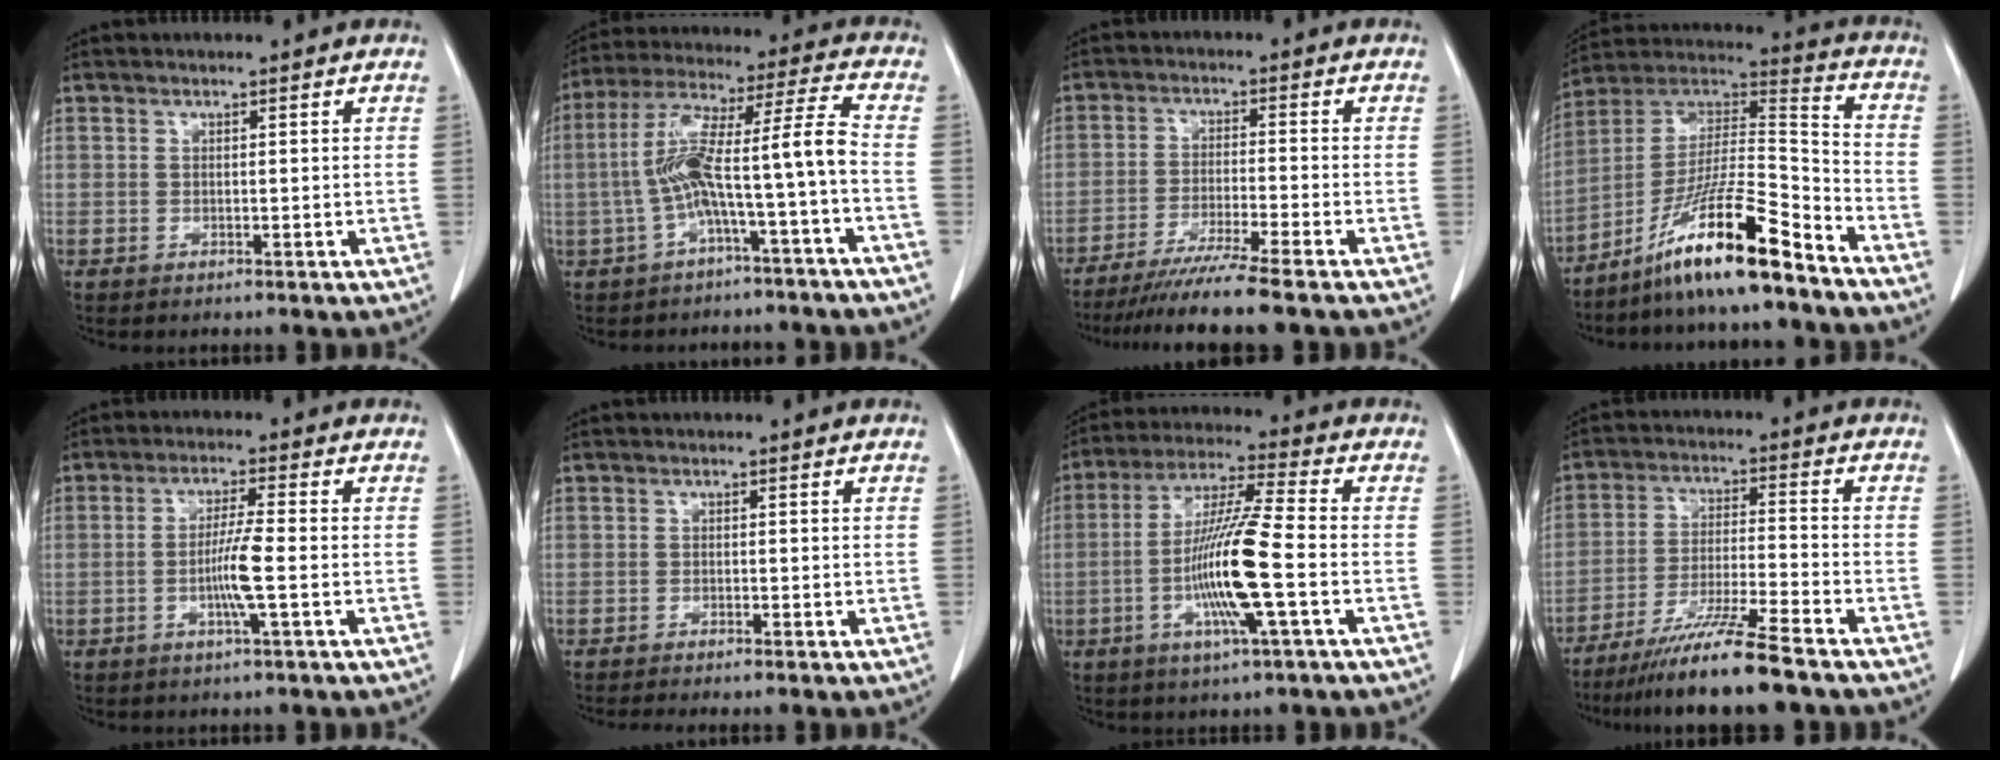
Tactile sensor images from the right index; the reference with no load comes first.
{"total": 11.3, "force": [-3.0, -0.4, 10.9], "torque": [-0.208, 0.038, -0.055]}
{"total": 9.3, "force": [-7.6, -1.8, 5.0], "torque": [-0.072, -0.034, -0.125]}
{"total": 16.7, "force": [-11.7, 0.5, 12.0], "torque": [-0.221, 0.005, -0.208]}
{"total": 5.4, "force": [-1.3, -0.5, 5.2], "torque": [-0.102, -0.005, -0.027]}
{"total": 2.7, "force": [-2.3, -0.2, 1.4], "torque": [-0.017, -0.002, -0.033]}
{"total": 13.2, "force": [-3.2, -0.1, 12.8], "torque": [-0.252, -0.007, -0.068]}
{"total": 11.3, "force": [-8.8, -1.1, 7.0], "torque": [-0.122, -0.032, -0.155]}